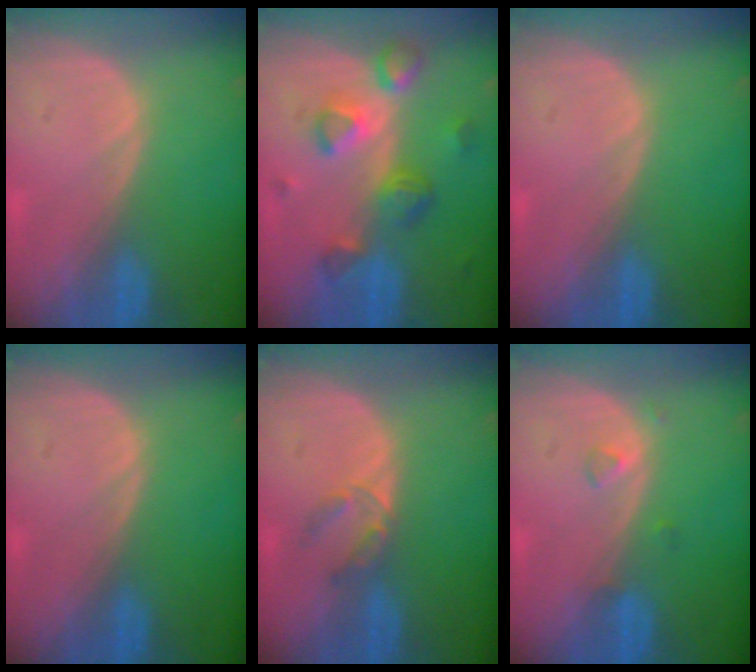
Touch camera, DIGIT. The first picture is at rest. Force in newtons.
{"total": 7.9, "press": 7.1, "slide": 3.5}
{"total": 0.0}
{"total": 0.0}
{"total": 2.9, "press": 2.7, "slide": 1.0}
{"total": 1.5, "press": 1.5, "slide": 0.1}